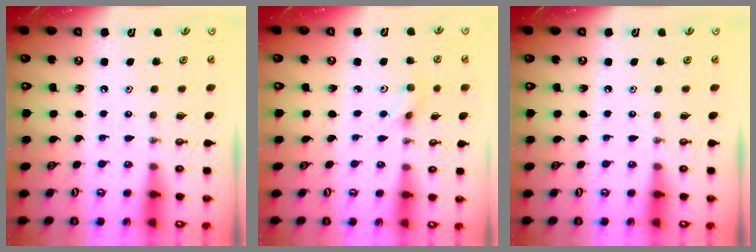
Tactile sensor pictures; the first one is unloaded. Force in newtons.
{"total": 2.9, "press": 2.8, "slide": 0.6}
{"total": 0.0}